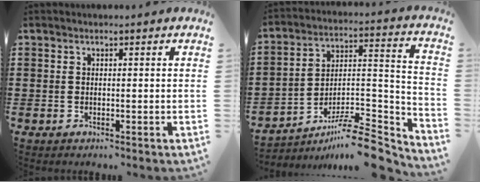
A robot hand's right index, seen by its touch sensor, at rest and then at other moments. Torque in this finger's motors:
{"motor_torque": [-0.33, -0.17, -1.05, -0.21]}